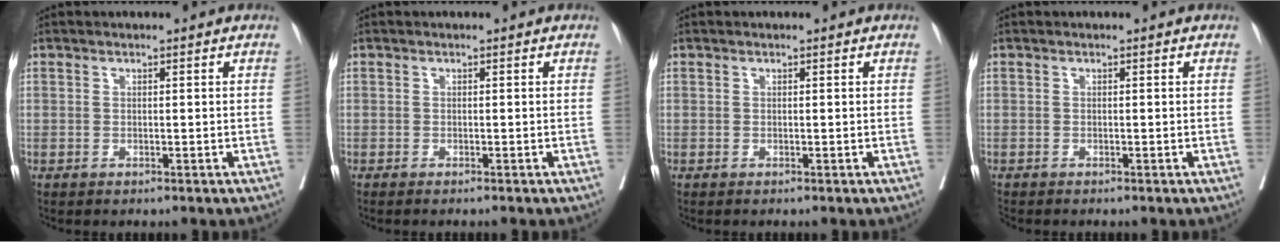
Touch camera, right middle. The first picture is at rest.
{"total": 2.2, "force": [-1.9, -0.3, 1.1], "torque": [-0.011, 0.004, -0.023]}
{"total": 0.0}
{"total": 0.6, "force": [-0.6, 0.2, 0.1], "torque": [-0.005, -0.002, -0.015]}